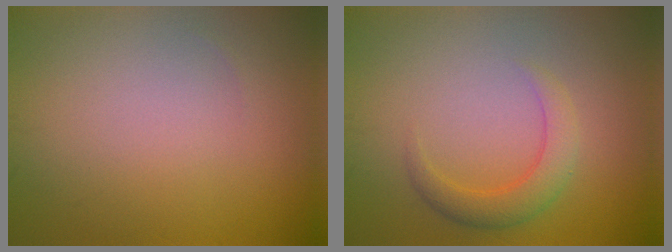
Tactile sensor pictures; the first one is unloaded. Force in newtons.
{"total": 2.8, "press": 2.8, "slide": 0.2}